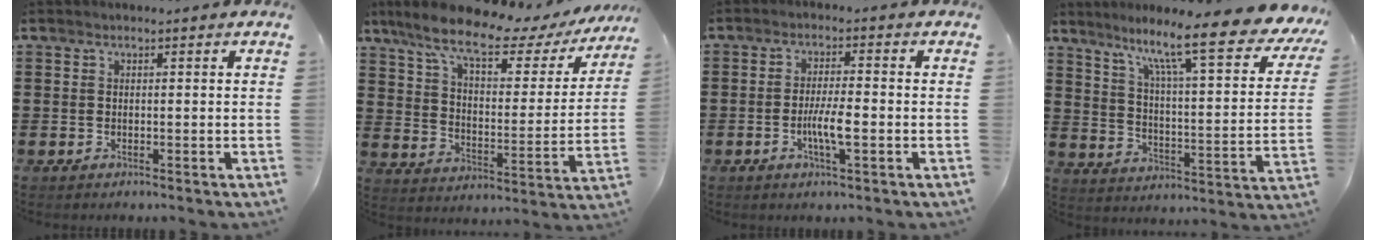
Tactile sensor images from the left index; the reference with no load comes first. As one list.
[{"total": 11.6, "force": [8.7, 2.8, 7.2], "torque": [-0.155, -0.043, 0.145]}, {"total": 5.0, "force": [-1.3, 0.9, 4.7], "torque": [-0.093, -0.002, -0.029]}, {"total": 12.3, "force": [9.1, 1.2, 8.2], "torque": [-0.157, -0.066, 0.139]}]